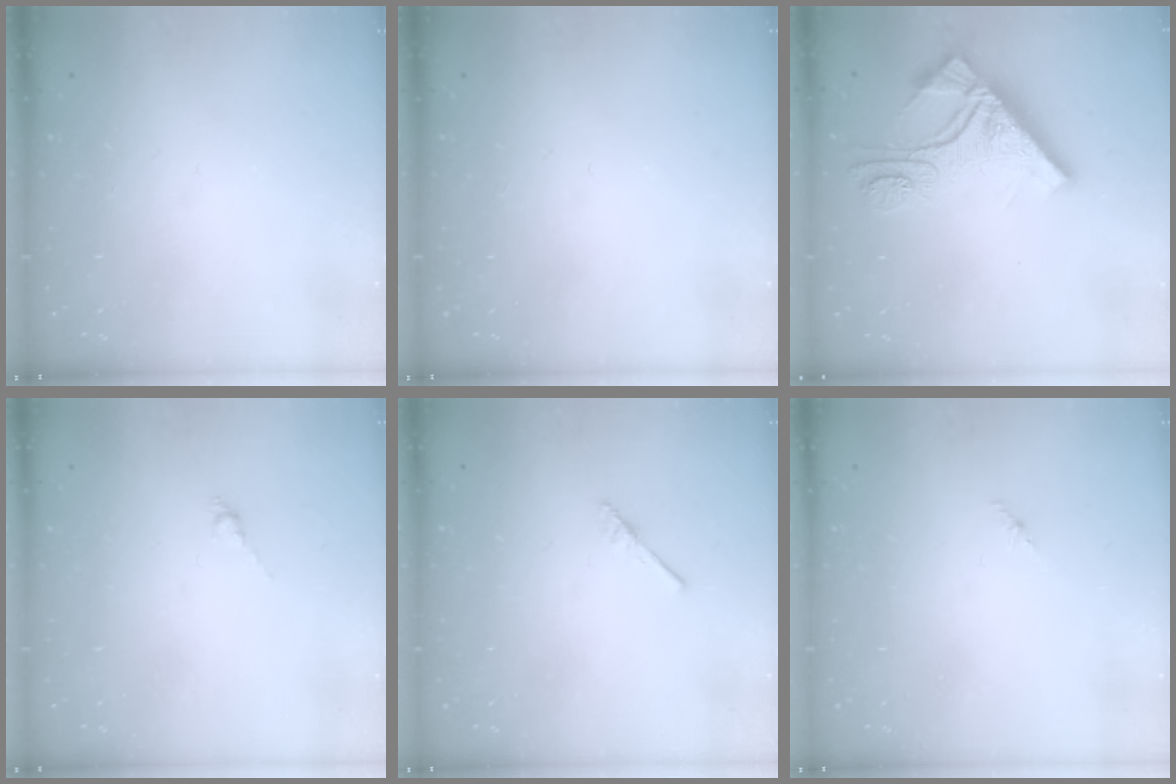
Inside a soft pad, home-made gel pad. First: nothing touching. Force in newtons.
{"total": 0.0}
{"total": 11.8, "press": 11.8, "slide": 1.2}
{"total": 0.0}
{"total": 2.5, "press": 2.4, "slide": 0.3}
{"total": 1.2, "press": 1.1, "slide": 0.6}